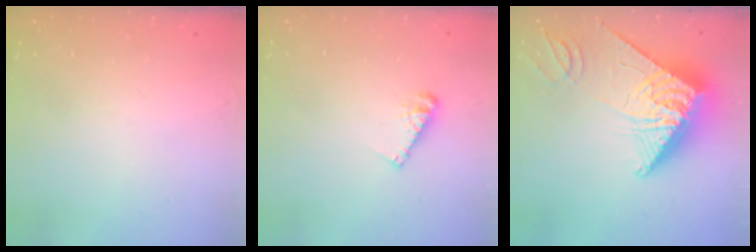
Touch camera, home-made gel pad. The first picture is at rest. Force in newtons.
{"total": 5.3, "press": 5.3, "slide": 0.1}
{"total": 14.6, "press": 14.5, "slide": 1.3}